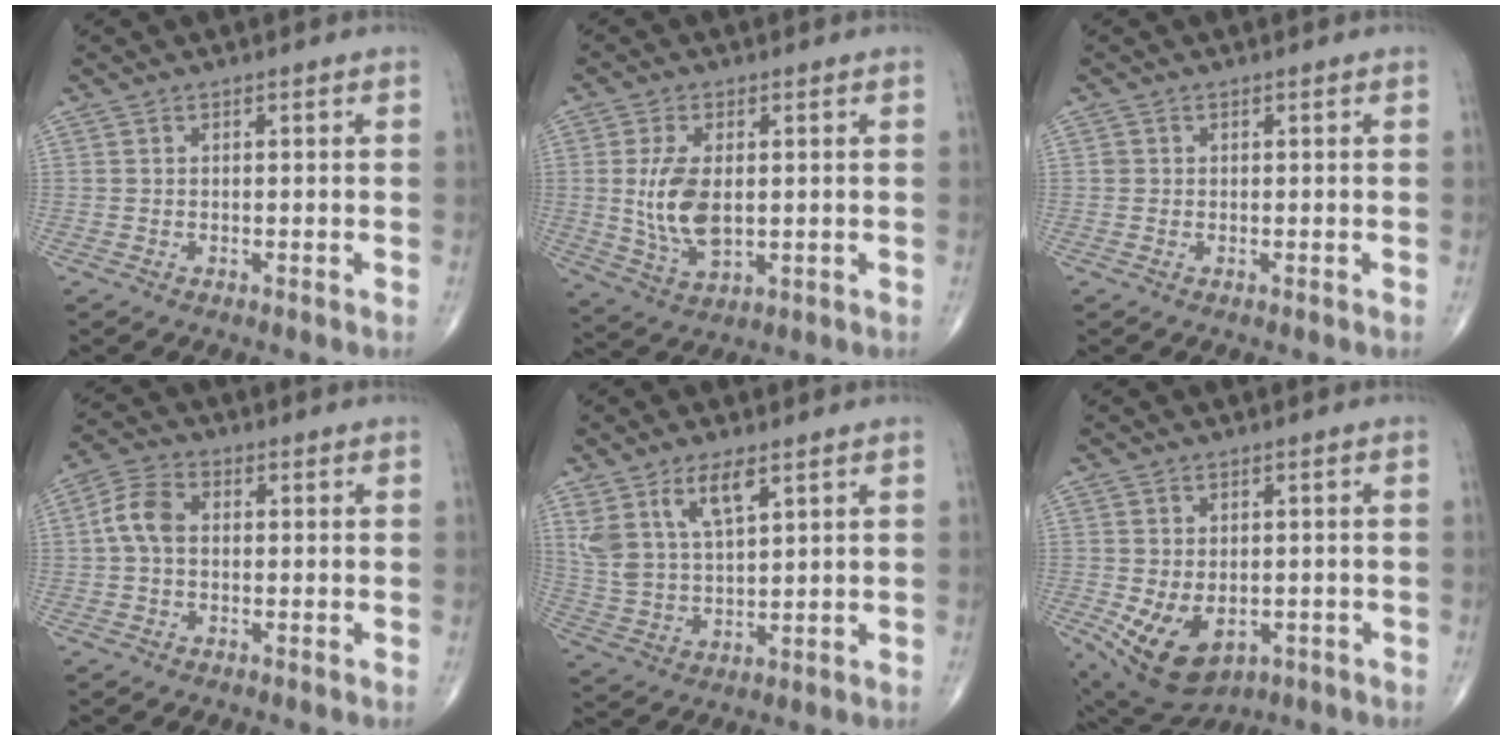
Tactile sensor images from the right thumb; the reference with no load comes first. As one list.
[{"total": 9.8, "force": [0.6, 5.1, 8.3], "torque": [-0.166, -0.013, 0.021]}, {"total": 0.8, "force": [0.1, 0.7, 0.2], "torque": [0.002, 0.002, 0.001]}, {"total": 6.0, "force": [0.2, 4.1, 4.4], "torque": [-0.088, 0.019, -0.005]}, {"total": 9.5, "force": [5.3, 3.9, 6.8], "torque": [-0.132, -0.021, 0.113]}, {"total": 10.5, "force": [-2.9, 6.8, 7.3], "torque": [-0.117, -0.003, -0.027]}]